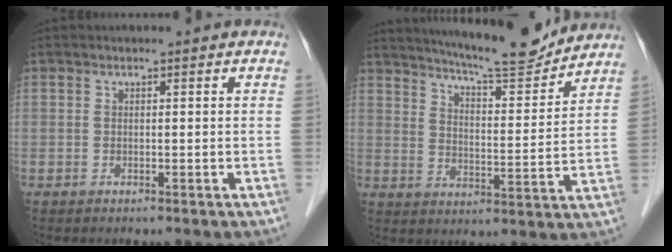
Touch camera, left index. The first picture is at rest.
{"total": 14.3, "force": [13.3, 0.8, 5.2], "torque": [-0.087, -0.007, 0.195]}